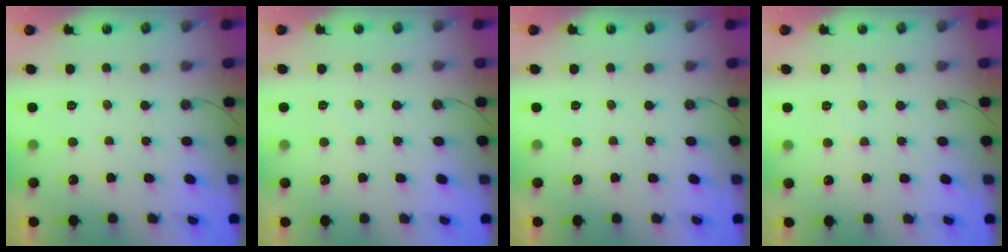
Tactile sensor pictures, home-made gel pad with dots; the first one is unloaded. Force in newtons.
{"total": 3.8, "press": 3.7, "slide": 0.4}
{"total": 0.0}
{"total": 5.5, "press": 5.5, "slide": 0.7}